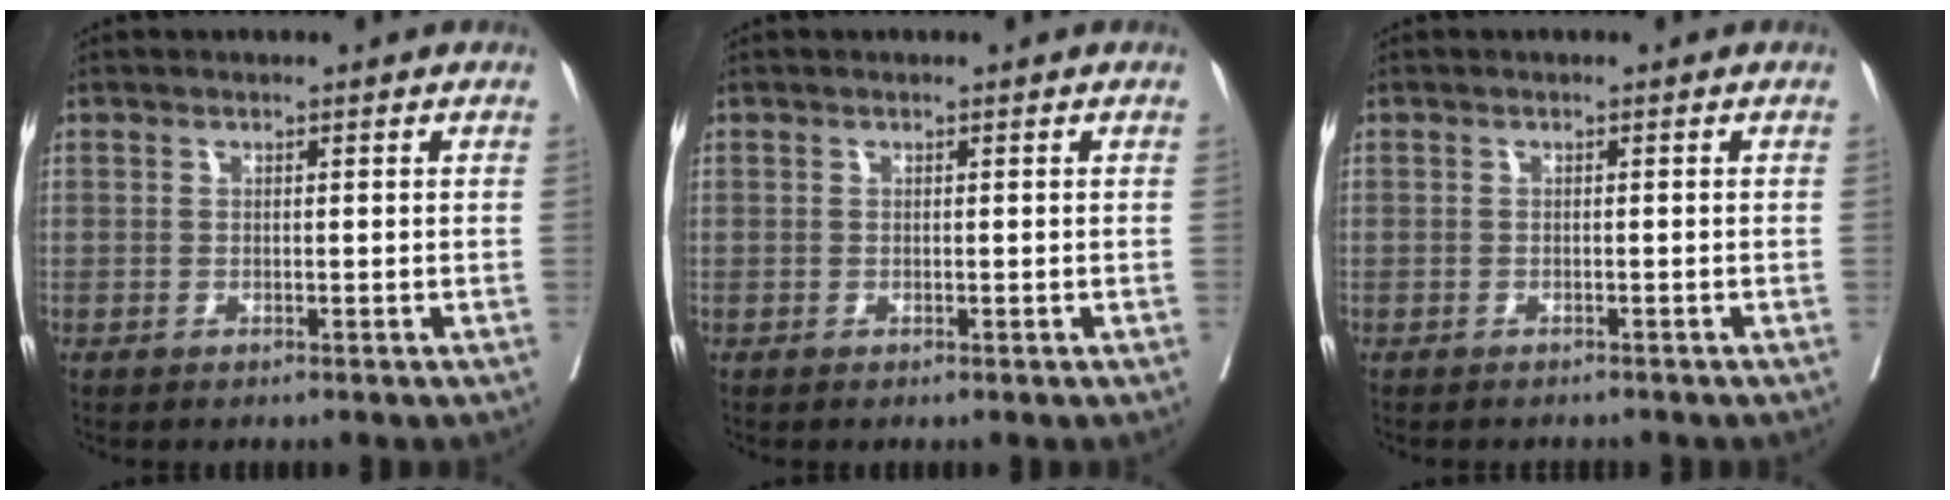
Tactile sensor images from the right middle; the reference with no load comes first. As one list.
[{"total": 0.0}, {"total": 2.3, "force": [-2.2, 0.6, 0.5], "torque": [-0.008, -0.003, -0.029]}]